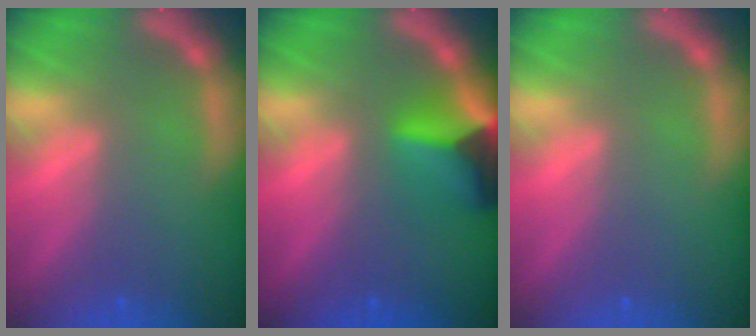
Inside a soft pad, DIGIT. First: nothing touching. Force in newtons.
{"total": 6.4}
{"total": 0.0}